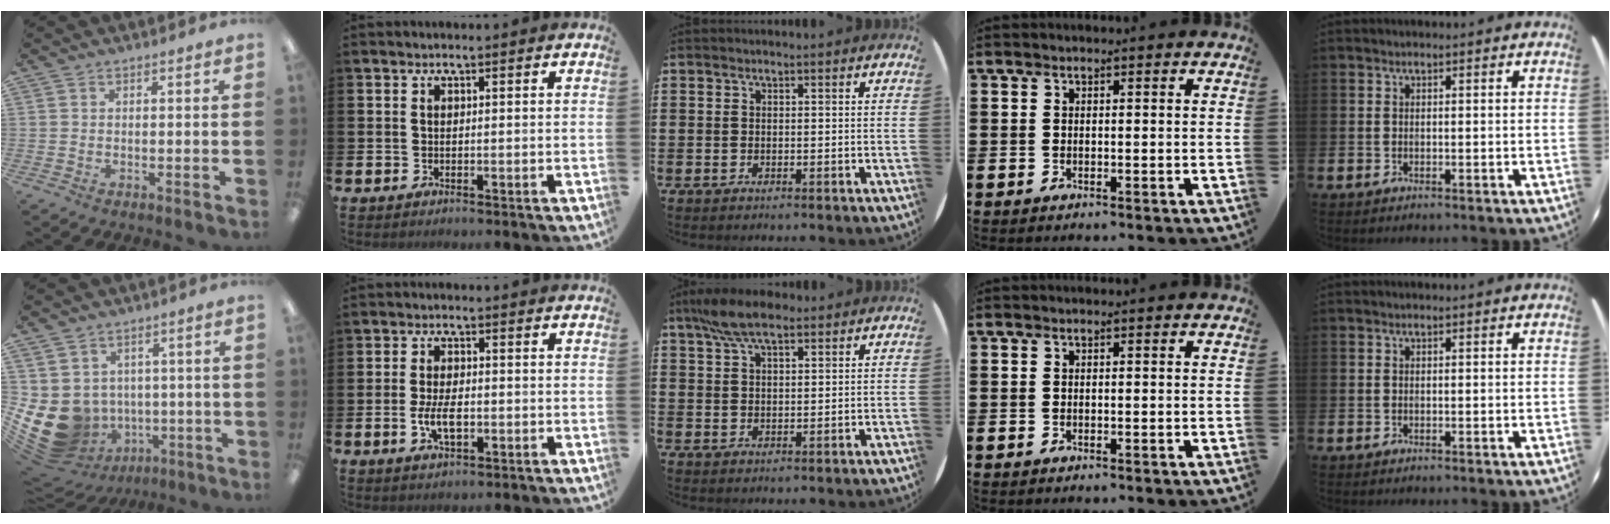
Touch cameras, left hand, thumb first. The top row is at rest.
{"thumb": {"total": 14.0, "force": [-2.5, 11.8, 7.0], "torque": [-0.156, -0.003, -0.032]}, "index": {"total": 4.2, "force": [-0.8, 2.0, 3.6], "torque": [-0.054, 0.001, -0.015]}, "middle": {"total": 6.3, "force": [4.8, 2.2, 3.5], "torque": [-0.081, 0.000, 0.089]}}